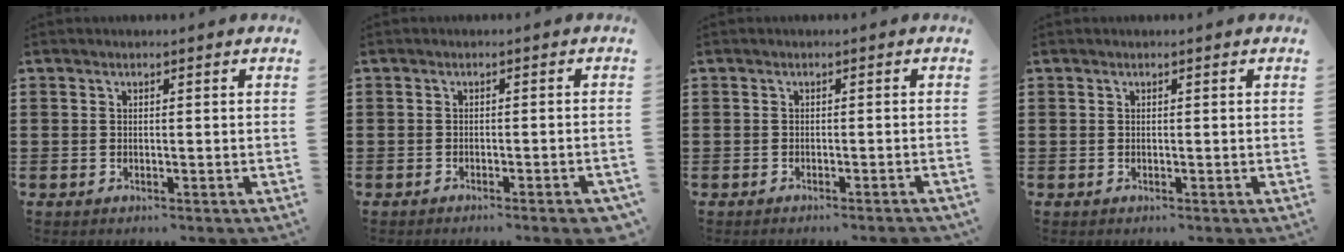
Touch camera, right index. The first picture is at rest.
{"total": 1.9, "force": [-1.5, 0.0, 1.3], "torque": [-0.020, 0.000, -0.027]}
{"total": 1.0, "force": [-0.9, -0.2, 0.4], "torque": [-0.007, -0.002, -0.017]}
{"total": 0.0}